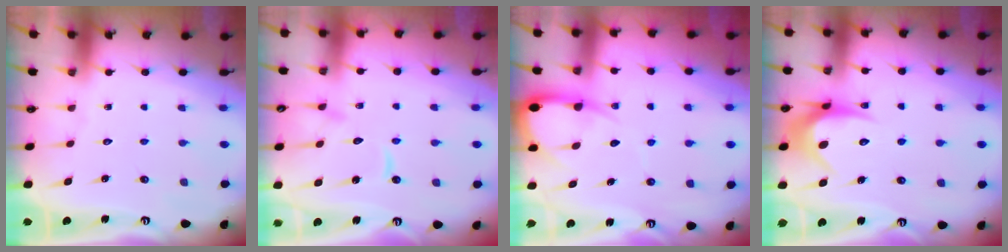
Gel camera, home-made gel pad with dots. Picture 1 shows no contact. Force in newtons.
{"total": 11.1, "press": 11.0, "slide": 1.1}
{"total": 8.1, "press": 8.0, "slide": 1.1}
{"total": 11.0, "press": 11.0, "slide": 0.4}